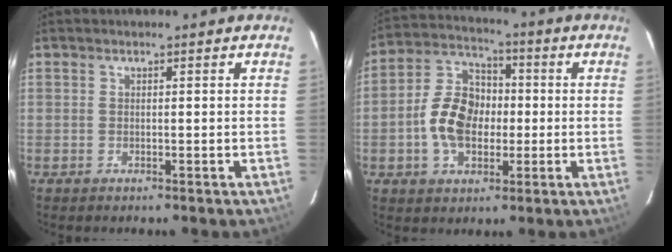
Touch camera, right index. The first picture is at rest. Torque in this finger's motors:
{"motor_torque": [0.89, -0.54, 0.30, 0.07]}